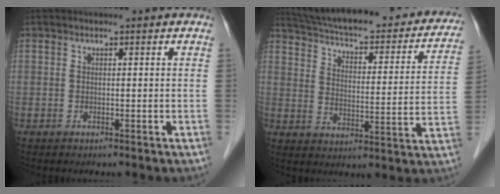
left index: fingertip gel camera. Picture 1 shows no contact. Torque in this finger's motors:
{"motor_torque": [-1.09, -1.05, -0.30, 0.07]}